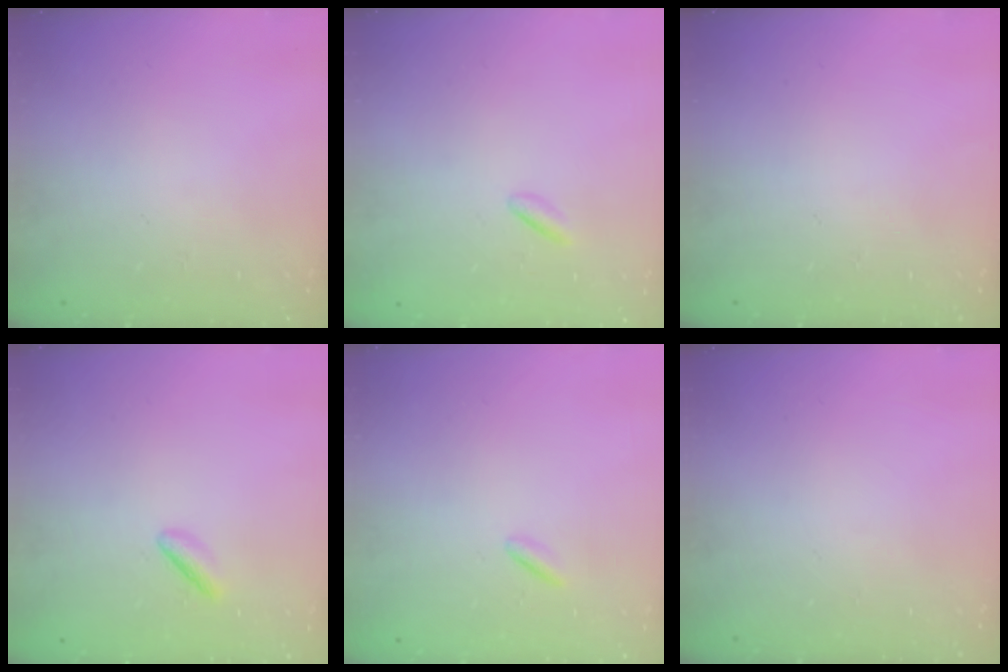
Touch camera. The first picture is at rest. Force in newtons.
{"total": 0.9, "press": 0.7, "slide": 0.5}
{"total": 0.0}
{"total": 2.5, "press": 2.3, "slide": 0.8}
{"total": 1.2, "press": 1.0, "slide": 0.6}
{"total": 0.0}